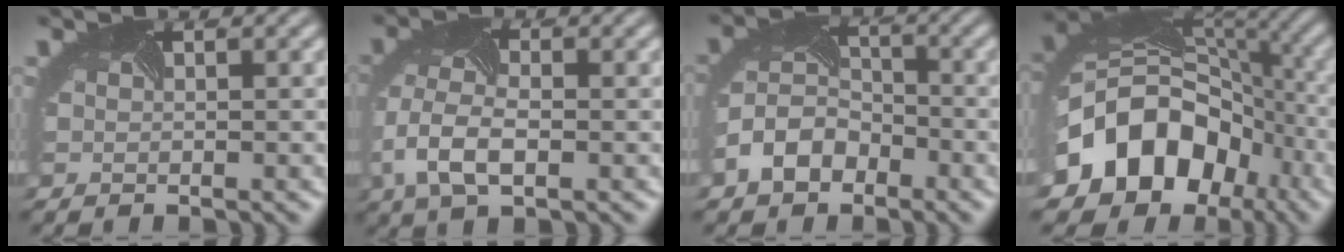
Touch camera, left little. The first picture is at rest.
{"total": 4.9, "force": [-1.3, 2.9, 3.7], "torque": [-0.101, 0.004, -0.030]}
{"total": 4.3, "force": [-2.4, 3.1, 1.7], "torque": [-0.041, 0.005, -0.057]}
{"total": 11.9, "force": [-4.3, 9.6, 5.6], "torque": [-0.120, -0.007, -0.081]}